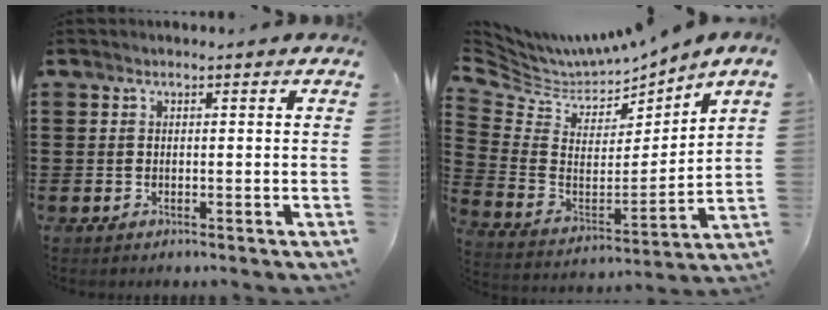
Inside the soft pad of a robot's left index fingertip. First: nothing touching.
{"total": 5.8, "force": [5.5, 1.5, 0.7], "torque": [-0.051, -0.045, 0.094]}